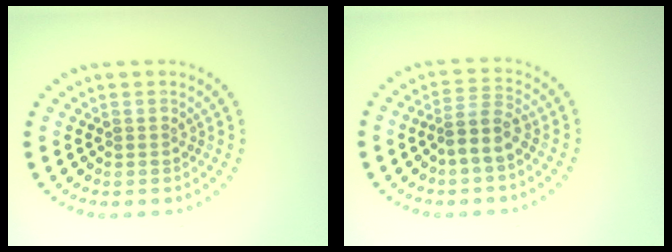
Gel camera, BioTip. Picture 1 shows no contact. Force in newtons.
{"total": 2.7, "press": 2.2, "slide": 1.6}